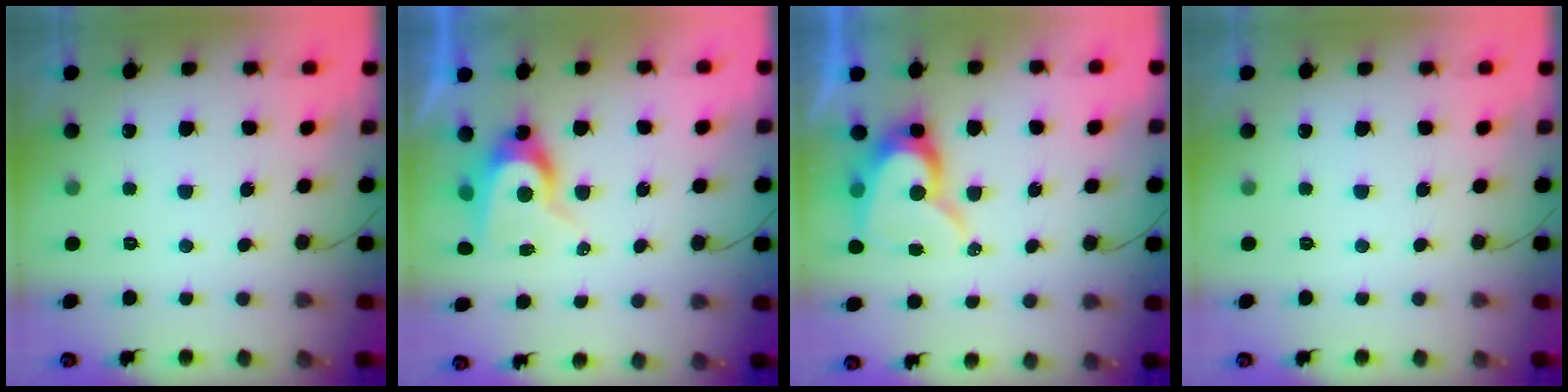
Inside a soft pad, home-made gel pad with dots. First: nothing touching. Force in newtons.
{"total": 8.2, "press": 8.2, "slide": 0.6}
{"total": 12.8, "press": 12.7, "slide": 1.2}
{"total": 0.0}